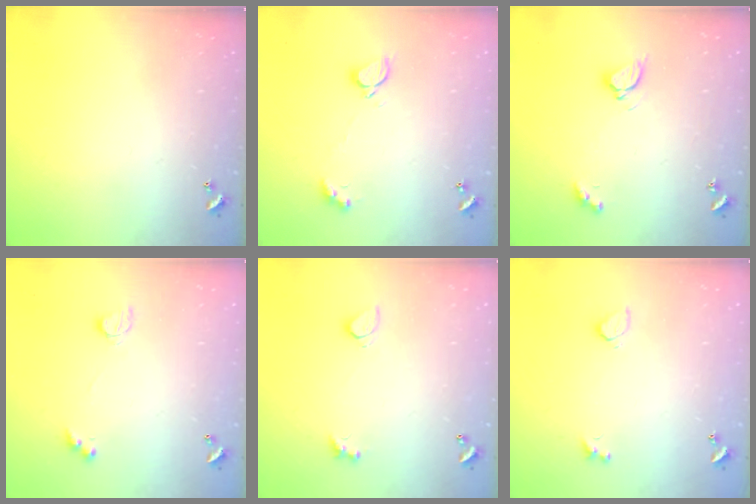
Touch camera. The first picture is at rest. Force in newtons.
{"total": 2.5, "press": 2.4, "slide": 0.5}
{"total": 3.4, "press": 3.4, "slide": 0.3}
{"total": 4.1, "press": 4.0, "slide": 0.7}
{"total": 3.0, "press": 2.7, "slide": 1.1}
{"total": 2.1, "press": 1.8, "slide": 1.2}